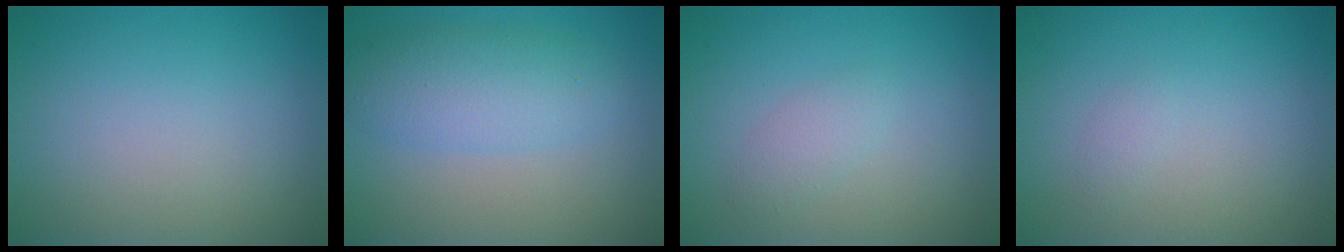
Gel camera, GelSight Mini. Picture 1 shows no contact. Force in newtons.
{"total": 4.4, "press": 4.3, "slide": 0.4}
{"total": 1.3, "press": 1.3, "slide": 0.1}
{"total": 0.6, "press": 0.6, "slide": 0.1}